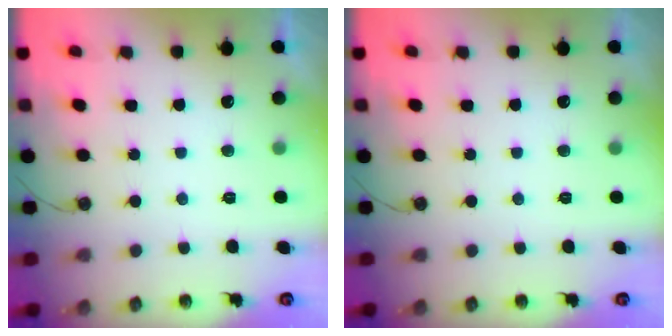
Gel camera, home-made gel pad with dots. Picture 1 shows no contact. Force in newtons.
{"total": 0.0}